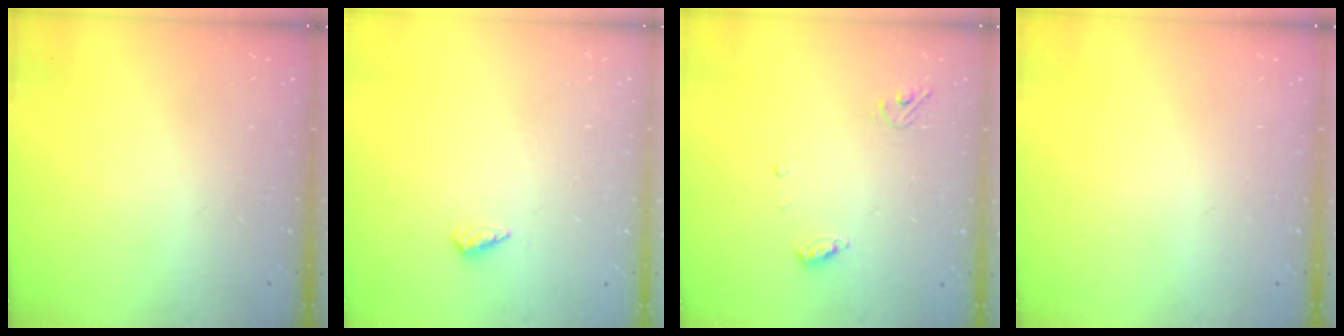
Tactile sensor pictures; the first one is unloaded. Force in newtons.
{"total": 3.6, "press": 3.4, "slide": 1.2}
{"total": 3.6, "press": 3.6, "slide": 0.3}
{"total": 0.0}